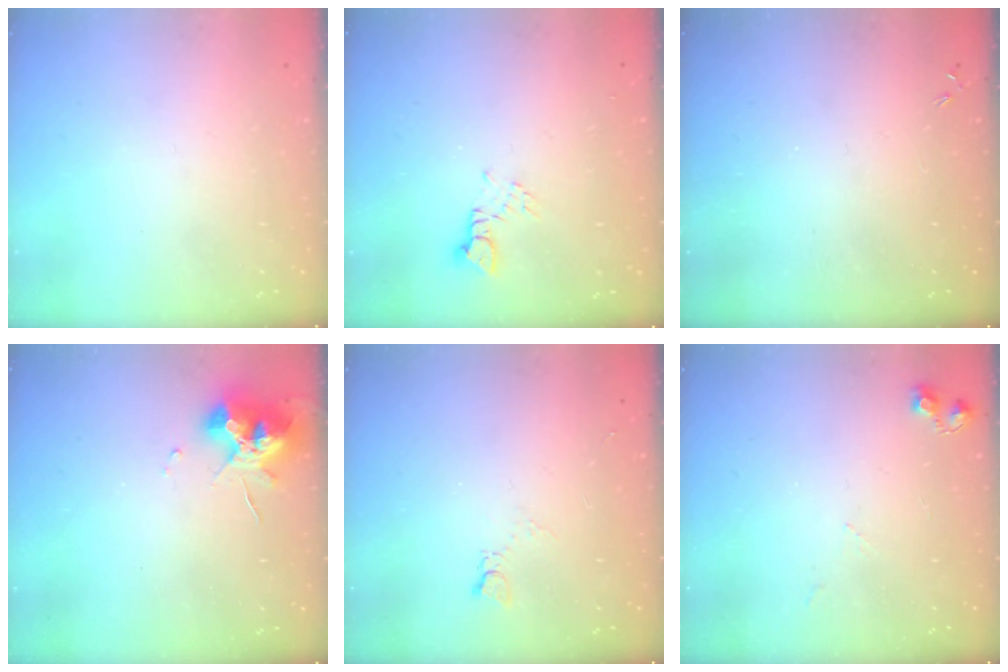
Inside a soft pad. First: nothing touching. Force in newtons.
{"total": 2.2, "press": 2.2, "slide": 0.1}
{"total": 0.0}
{"total": 10.6, "press": 10.5, "slide": 1.4}
{"total": 2.1, "press": 2.1, "slide": 0.3}
{"total": 6.6, "press": 6.5, "slide": 0.9}